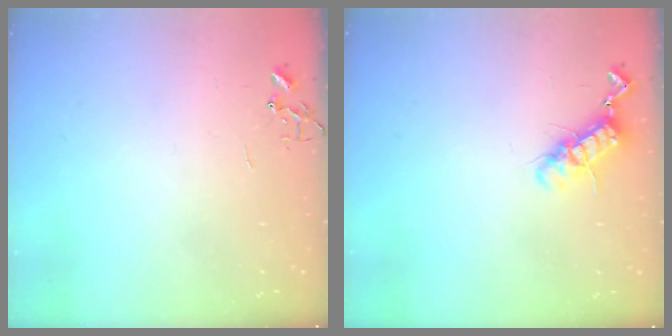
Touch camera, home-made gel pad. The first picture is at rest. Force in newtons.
{"total": 11.1, "press": 11.1, "slide": 0.7}